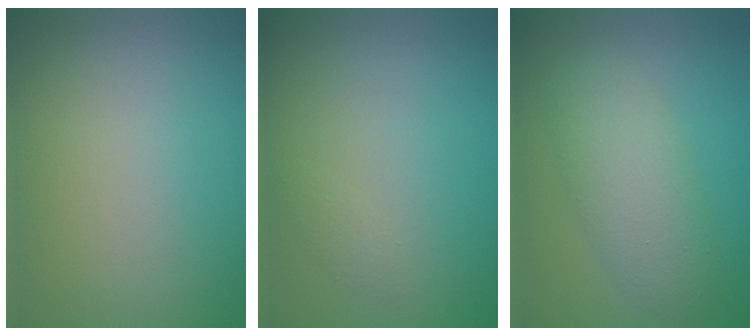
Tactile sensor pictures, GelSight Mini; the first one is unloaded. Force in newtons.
{"total": 0.6, "press": 0.6, "slide": 0.1}
{"total": 4.3, "press": 4.3, "slide": 0.2}